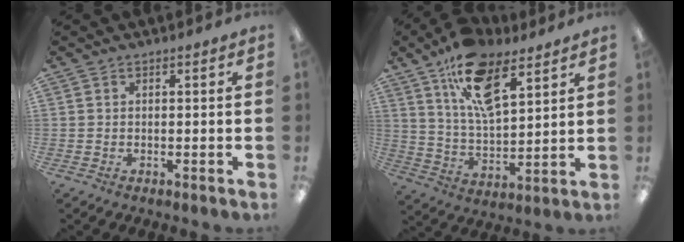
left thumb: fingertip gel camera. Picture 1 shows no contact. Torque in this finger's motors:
{"motor_torque": [0.27, 0.27, 1.45, -1.32, 0.31]}